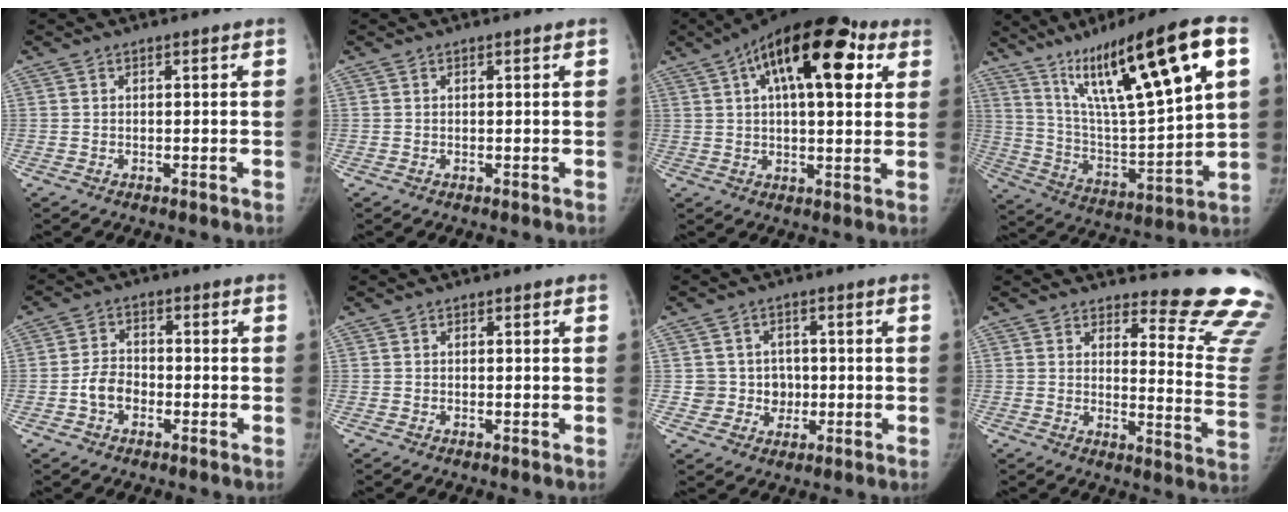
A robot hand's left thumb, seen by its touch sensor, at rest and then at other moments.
{"total": 0.0}
{"total": 21.8, "force": [8.6, 9.6, 17.5], "torque": [-0.258, 0.022, 0.127]}
{"total": 25.5, "force": [11.9, 4.8, 22.0], "torque": [-0.358, -0.020, 0.210]}
{"total": 5.2, "force": [-1.9, 4.0, 2.8], "torque": [-0.035, 0.021, -0.040]}
{"total": 0.0}
{"total": 6.1, "force": [-0.3, 6.0, 0.7], "torque": [0.035, 0.014, -0.002]}
{"total": 16.2, "force": [15.3, 2.6, 4.6], "torque": [-0.015, -0.191, 0.158]}